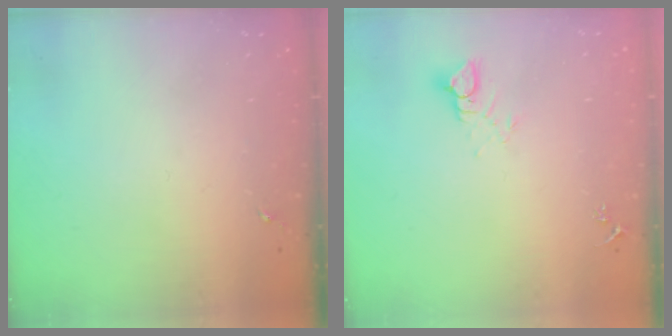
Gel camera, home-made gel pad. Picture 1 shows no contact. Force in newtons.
{"total": 4.3, "press": 4.3, "slide": 0.3}